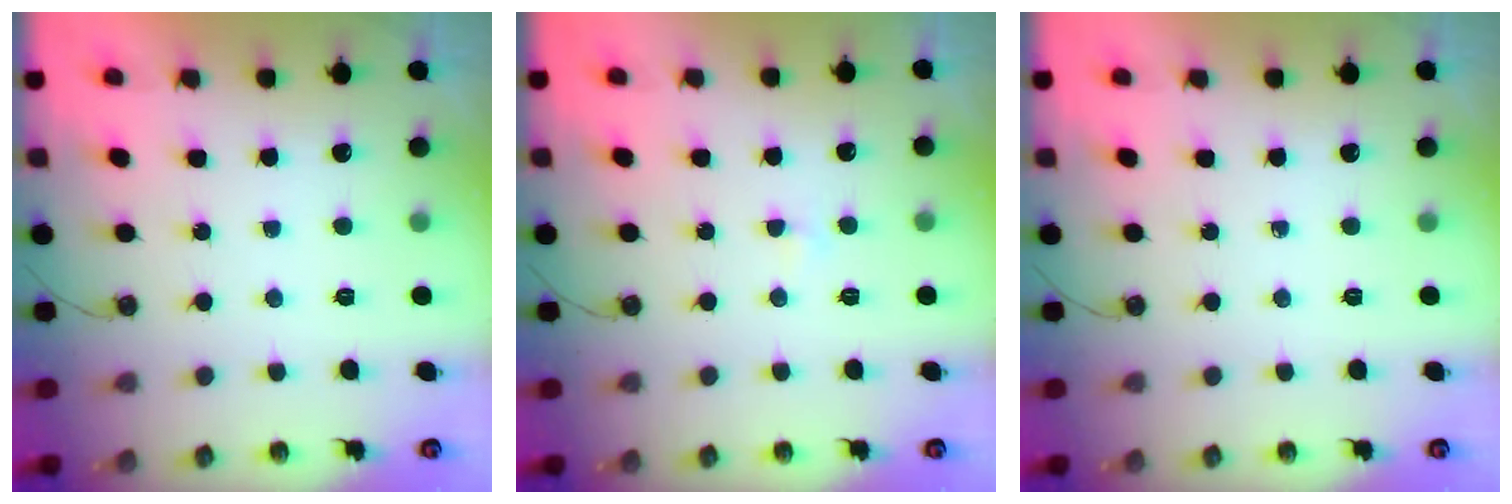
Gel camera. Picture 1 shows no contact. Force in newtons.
{"total": 1.6, "press": 1.6, "slide": 0.2}
{"total": 0.0}